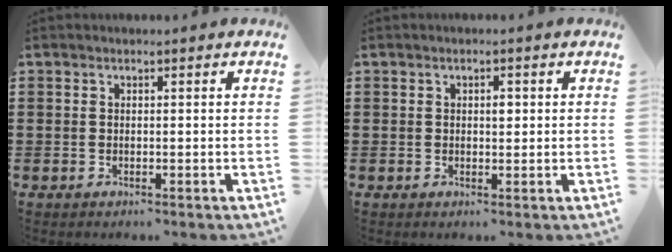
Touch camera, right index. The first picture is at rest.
{"total": 1.5, "force": [0.3, 0.7, 1.3], "torque": [-0.018, 0.002, 0.002]}